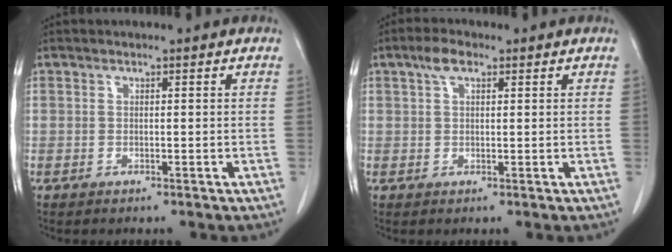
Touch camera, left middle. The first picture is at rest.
{"total": 2.9, "force": [1.6, 1.3, 2.1], "torque": [-0.044, 0.010, 0.032]}